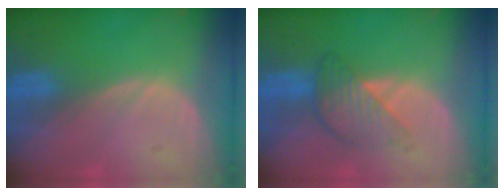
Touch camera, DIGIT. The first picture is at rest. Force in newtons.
{"total": 5.0, "press": 5.0, "slide": 0.1}